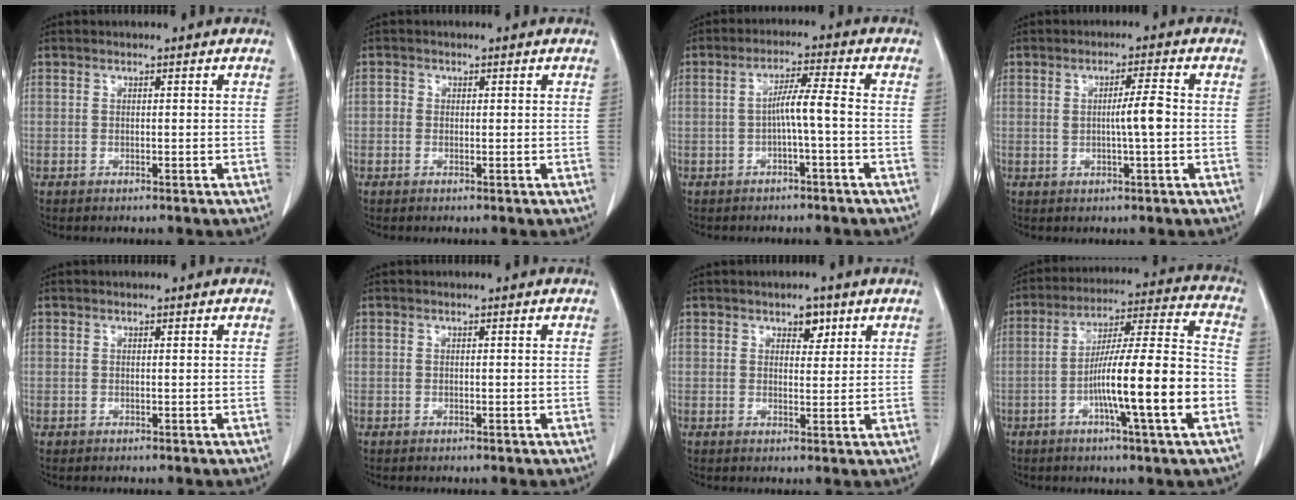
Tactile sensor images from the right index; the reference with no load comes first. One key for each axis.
{"total": 0.9, "fx": -0.1, "fy": 0.8, "fz": 0.4, "tx": -0.002, "ty": 0.005, "tz": -0.004}
{"total": 4.6, "fx": -1.0, "fy": -0.4, "fz": 4.4, "tx": -0.080, "ty": 0.013, "tz": -0.017}
{"total": 4.1, "fx": 0.0, "fy": 0.1, "fz": 4.1, "tx": -0.066, "ty": 0.001, "tz": 0.002}
{"total": 0.0}
{"total": 0.0}
{"total": 2.8, "fx": 1.6, "fy": 1.6, "fz": 1.6, "tx": -0.020, "ty": 0.002, "tz": 0.025}
{"total": 16.4, "fx": -4.8, "fy": 0.1, "fz": 15.7, "tx": -0.256, "ty": 0.010, "tz": -0.078}